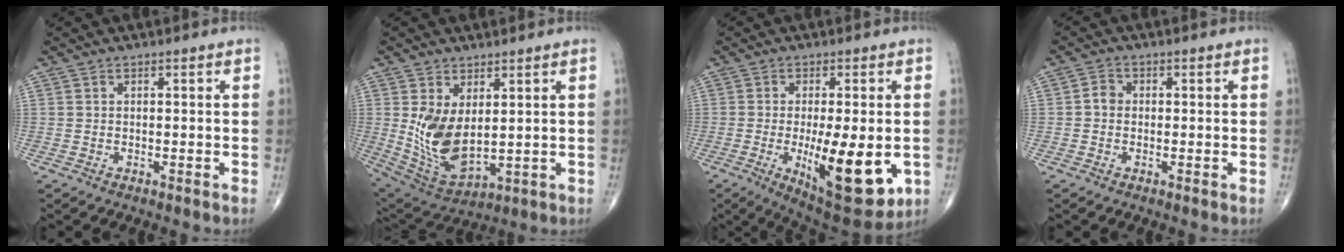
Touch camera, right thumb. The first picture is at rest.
{"total": 11.6, "force": [1.8, 6.6, 9.4], "torque": [-0.166, -0.024, 0.059]}
{"total": 16.5, "force": [-3.4, 5.8, 15.1], "torque": [-0.219, -0.026, -0.034]}
{"total": 2.1, "force": [-0.2, 1.8, 1.1], "torque": [-0.011, 0.007, -0.010]}